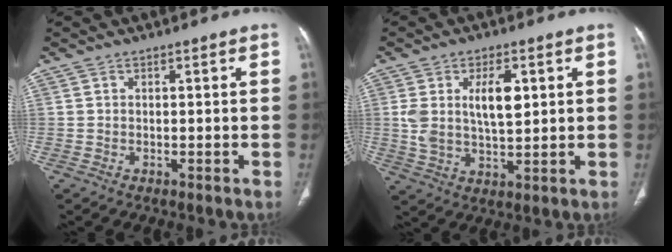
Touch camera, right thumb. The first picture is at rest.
{"total": 9.2, "force": [2.4, 4.3, 7.8], "torque": [-0.141, -0.007, 0.049]}